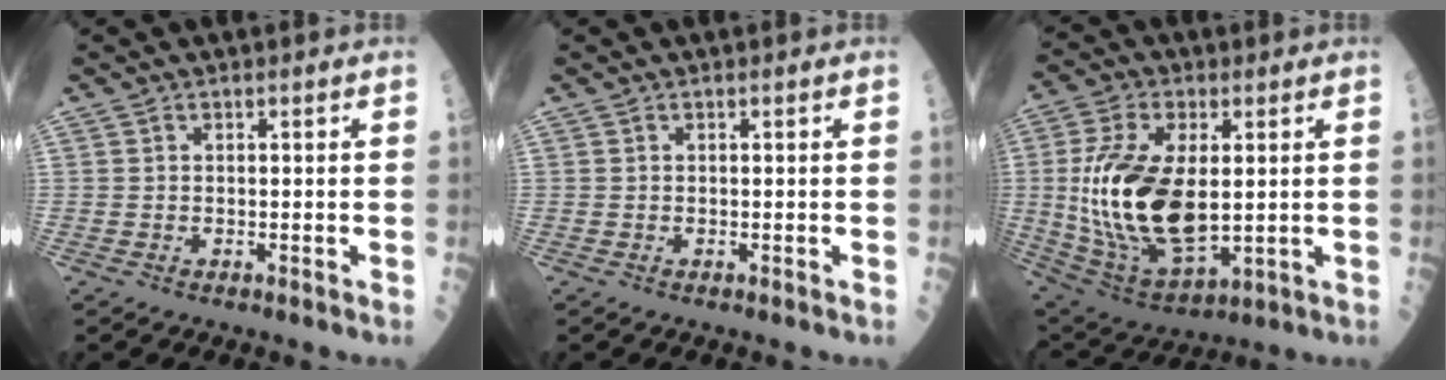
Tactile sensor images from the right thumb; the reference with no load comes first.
{"total": 0.0}
{"total": 21.3, "force": [0.8, 10.5, 18.5], "torque": [-0.374, -0.019, 0.029]}